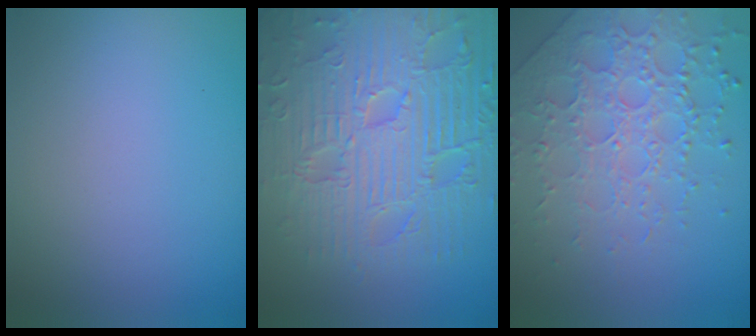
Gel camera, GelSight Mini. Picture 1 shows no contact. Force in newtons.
{"total": 10.5, "press": 7.1, "slide": 7.8}
{"total": 4.8, "press": 4.5, "slide": 1.6}